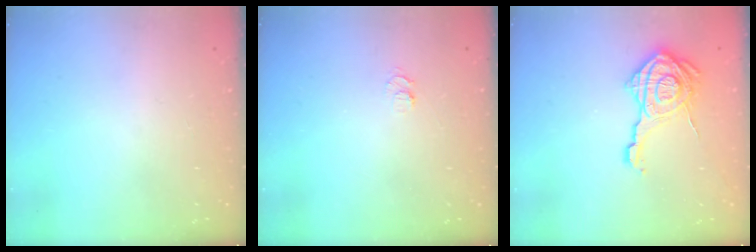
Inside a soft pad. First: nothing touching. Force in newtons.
{"total": 4.4, "press": 4.4, "slide": 0.5}
{"total": 17.5, "press": 17.5, "slide": 0.7}